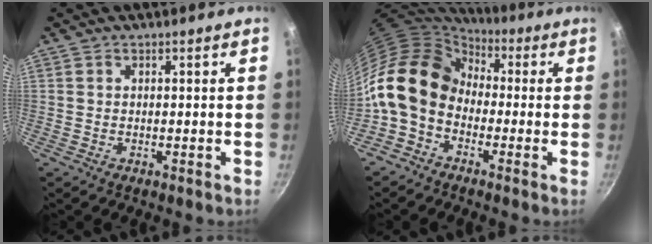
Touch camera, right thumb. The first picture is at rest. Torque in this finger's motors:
{"motor_torque": [1.72, 2.96, 1.32, -1.45, 0.58]}